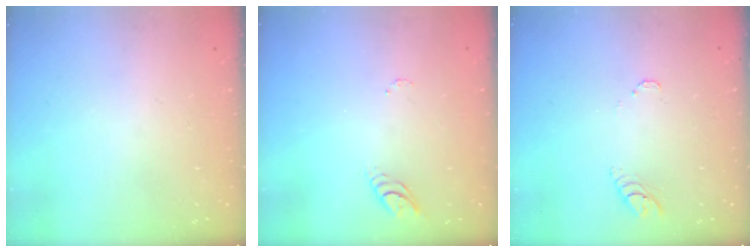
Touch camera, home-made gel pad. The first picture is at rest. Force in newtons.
{"total": 3.8, "press": 3.7, "slide": 0.3}
{"total": 3.7, "press": 3.7, "slide": 0.2}